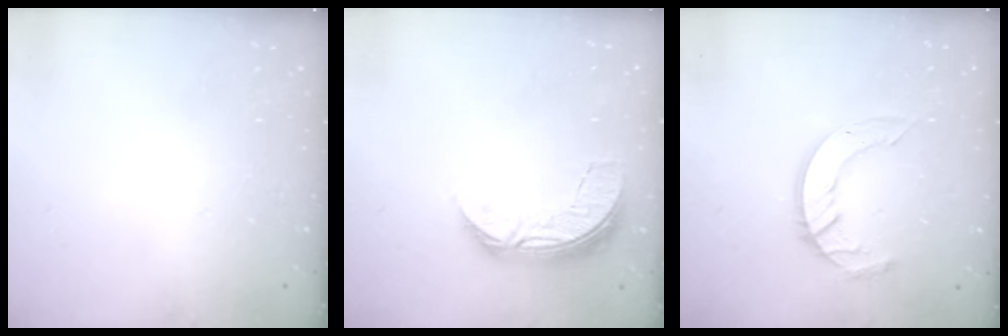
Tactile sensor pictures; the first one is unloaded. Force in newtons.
{"total": 7.3, "press": 7.3, "slide": 0.6}
{"total": 9.8, "press": 9.8, "slide": 0.9}